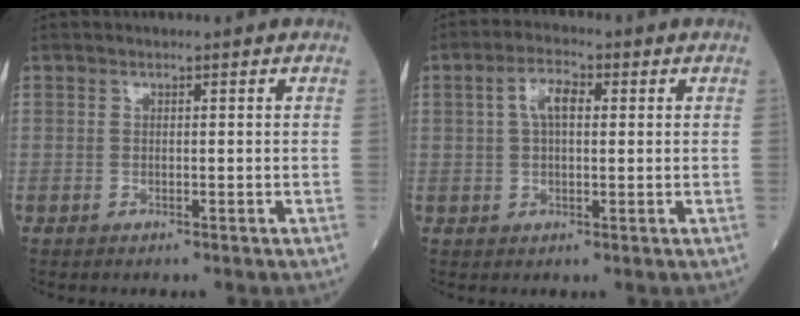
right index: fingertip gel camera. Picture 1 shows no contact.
{"total": 4.8, "force": [1.2, 2.1, 4.2], "torque": [-0.081, 0.016, 0.021]}